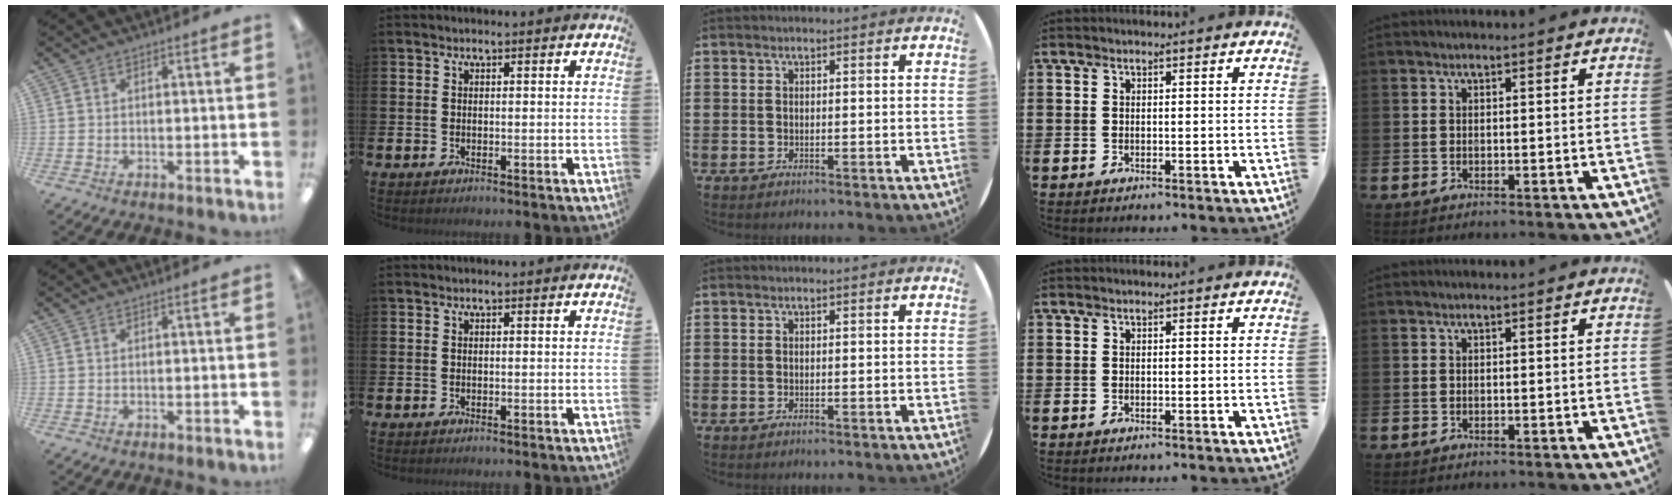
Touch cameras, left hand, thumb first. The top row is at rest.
{}